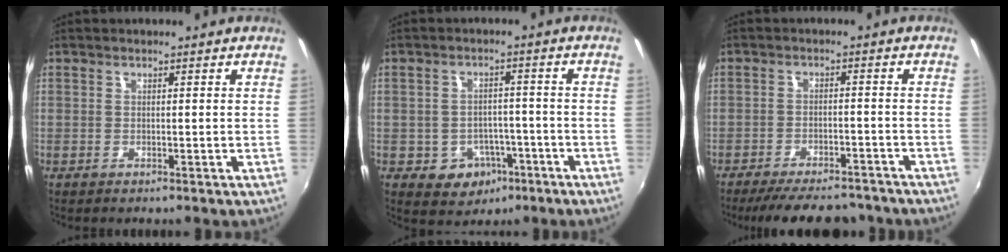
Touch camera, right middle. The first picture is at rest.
{"total": 7.1, "force": [-3.3, 5.8, 2.3], "torque": [-0.052, 0.014, -0.028]}
{"total": 14.3, "force": [-12.2, 4.3, 6.1], "torque": [-0.129, -0.012, -0.167]}